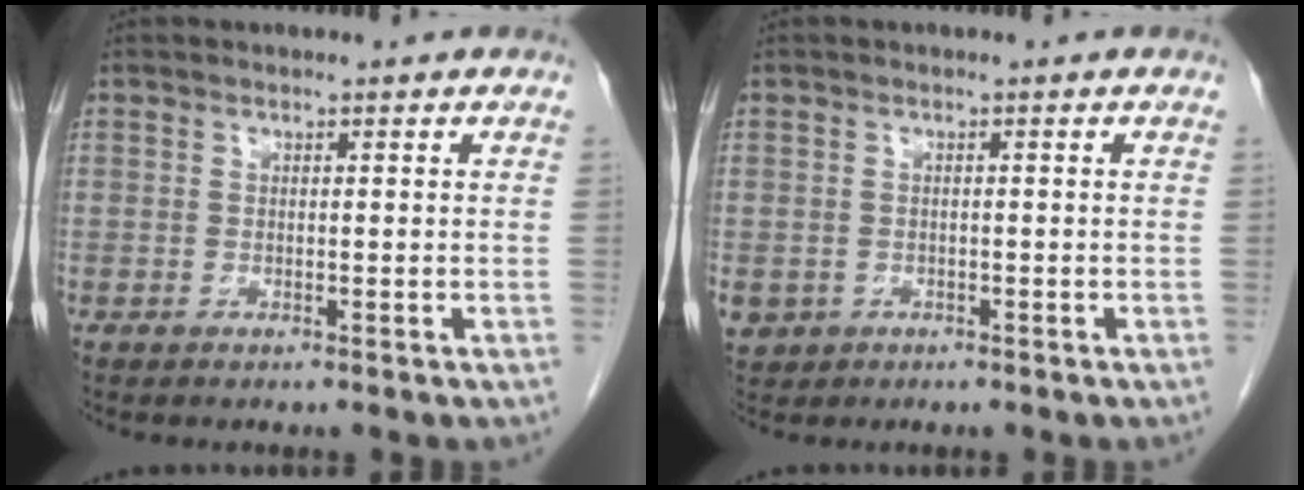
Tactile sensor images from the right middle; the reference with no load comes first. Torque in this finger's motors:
{"motor_torque": [0.47, -0.33, 0.07, 0.04]}